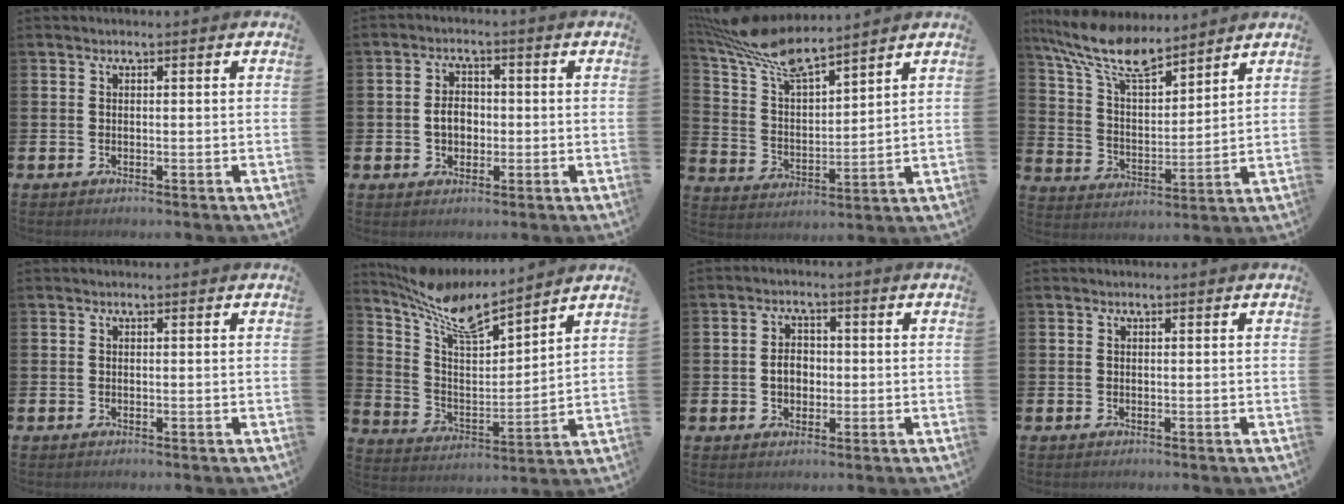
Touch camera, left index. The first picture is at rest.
{"total": 3.4, "force": [-0.4, 2.6, 2.2], "torque": [-0.024, -0.001, -0.015]}
{"total": 9.8, "force": [8.7, 1.9, 4.3], "torque": [-0.114, -0.043, 0.155]}
{"total": 10.4, "force": [8.9, 2.9, 4.5], "torque": [-0.123, -0.043, 0.159]}
{"total": 0.0}
{"total": 9.9, "force": [8.5, 2.1, 4.7], "torque": [-0.123, -0.047, 0.147]}
{"total": 3.1, "force": [-0.4, 2.4, 2.0], "torque": [-0.018, -0.002, -0.015]}
{"total": 0.0}